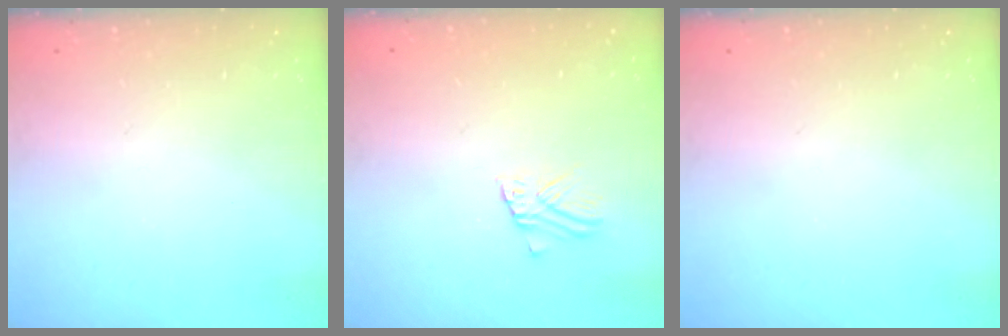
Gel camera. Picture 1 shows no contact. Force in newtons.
{"total": 2.4, "press": 2.4, "slide": 0.2}
{"total": 0.0}